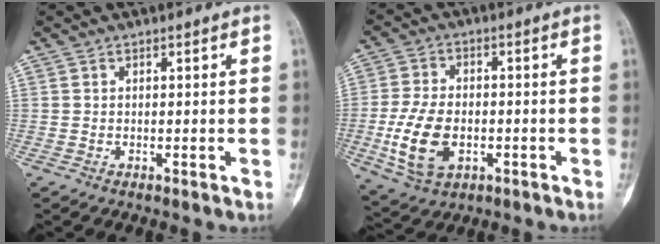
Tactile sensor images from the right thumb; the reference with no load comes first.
{"total": 11.4, "force": [-2.7, 7.1, 8.5], "torque": [-0.165, 0.004, -0.043]}